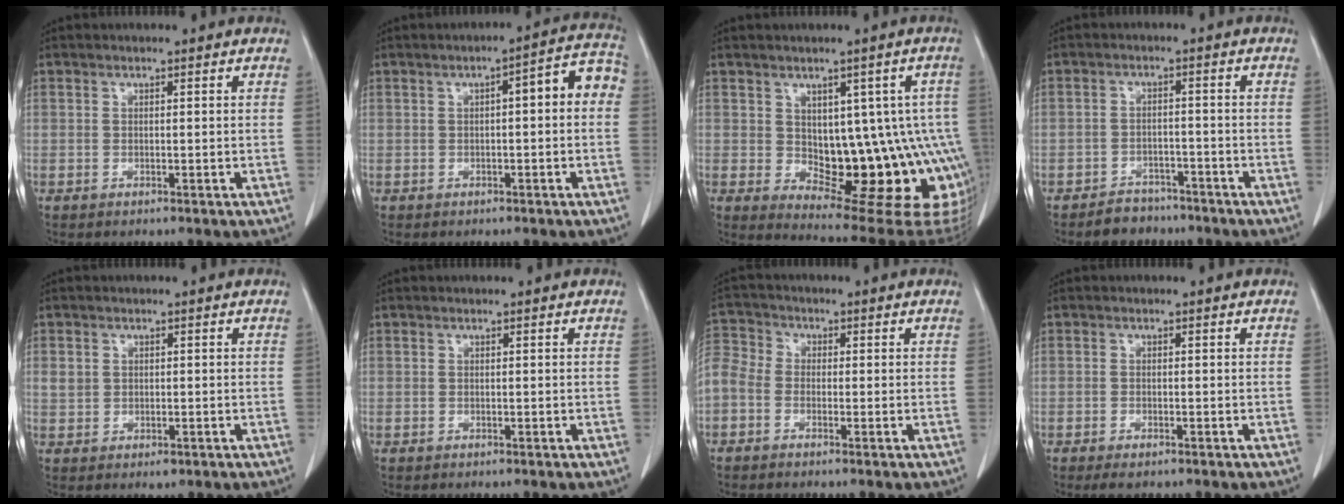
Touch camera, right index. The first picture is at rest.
{"total": 6.6, "force": [0.4, 1.4, 6.4], "torque": [-0.078, 0.031, 0.000]}
{"total": 16.4, "force": [-1.8, 7.5, 14.5], "torque": [-0.122, 0.019, 0.003]}
{"total": 4.5, "force": [-3.7, 2.5, 0.4], "torque": [-0.009, 0.008, -0.054]}
{"total": 2.7, "force": [0.1, 2.3, 1.4], "torque": [-0.029, 0.005, 0.013]}
{"total": 0.0}
{"total": 9.3, "force": [-1.6, 8.1, 4.2], "torque": [-0.133, 0.031, -0.038]}
{"total": 1.6, "force": [-1.3, 0.3, 0.9], "torque": [-0.015, -0.003, -0.016]}